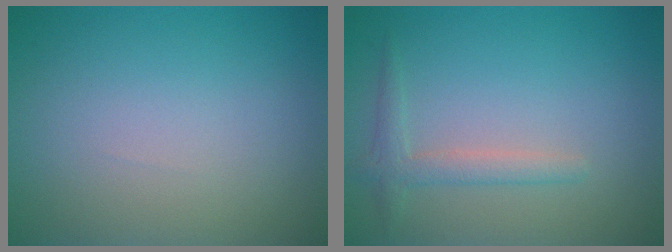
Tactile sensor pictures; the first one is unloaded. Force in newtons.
{"total": 1.9, "press": 1.9, "slide": 0.0}